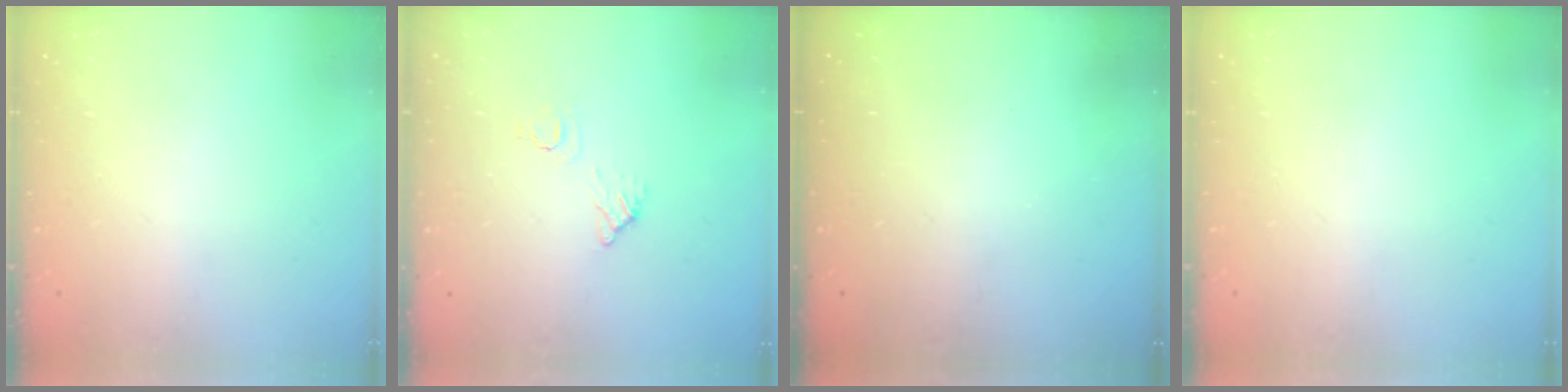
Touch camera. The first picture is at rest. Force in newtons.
{"total": 5.6, "press": 5.6, "slide": 0.2}
{"total": 3.0, "press": 3.0, "slide": 0.1}
{"total": 0.0}